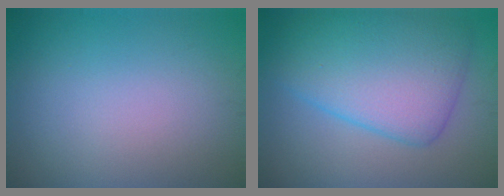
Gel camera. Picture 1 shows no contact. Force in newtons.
{"total": 8.0, "press": 8.0, "slide": 0.1}